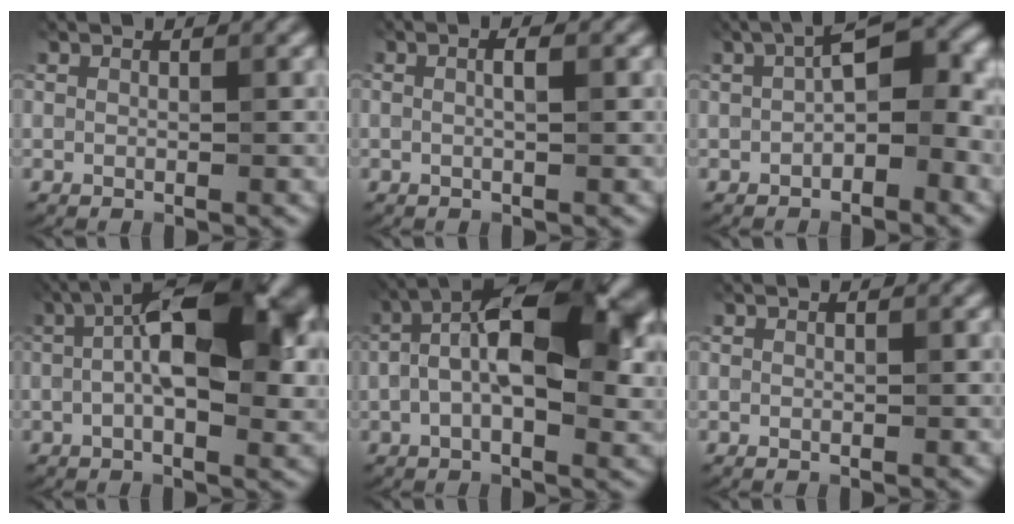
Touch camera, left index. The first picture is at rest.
{"total": 1.1, "force": [0.3, 0.1, 1.1], "torque": [-0.017, -0.006, 0.003]}
{"total": 6.8, "force": [0.2, 3.3, 5.9], "torque": [-0.088, 0.019, -0.009]}
{"total": 12.2, "force": [1.1, 5.2, 11.0], "torque": [-0.155, 0.030, 0.010]}
{"total": 13.8, "force": [1.5, 6.6, 12.1], "torque": [-0.168, 0.042, 0.008]}
{"total": 0.0}